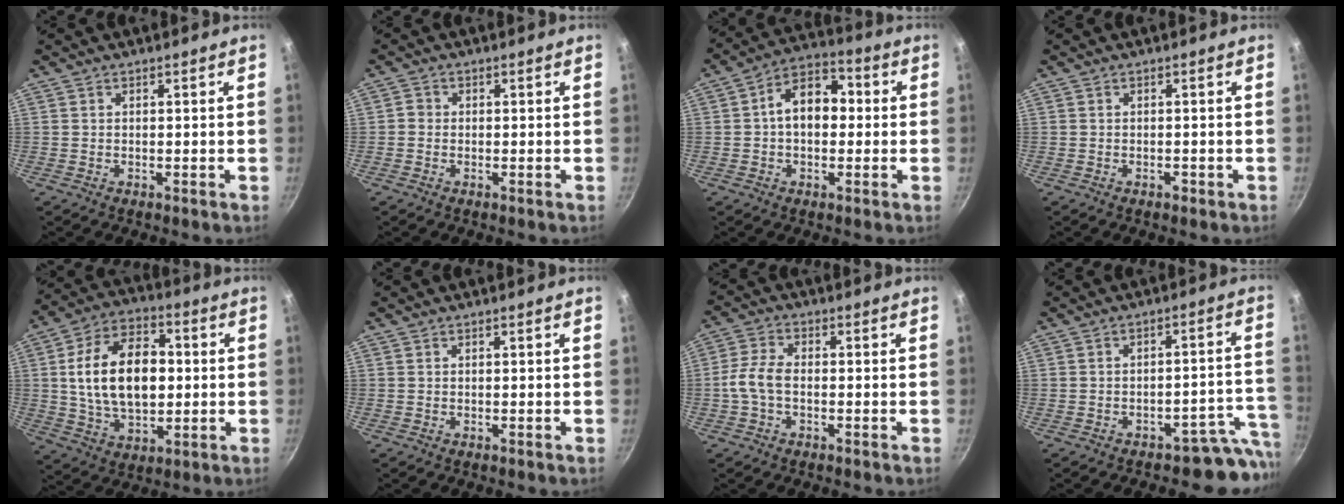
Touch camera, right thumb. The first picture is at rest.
{"total": 1.3, "force": [-0.4, 1.2, 0.4], "torque": [-0.003, 0.005, -0.012]}
{"total": 10.5, "force": [0.4, 7.3, 7.5], "torque": [-0.076, 0.035, -0.009]}
{"total": 1.0, "force": [-0.6, 0.5, 0.6], "torque": [-0.009, 0.006, -0.005]}
{"total": 18.2, "force": [1.2, 11.4, 14.2], "torque": [-0.218, 0.014, 0.019]}
{"total": 0.0}
{"total": 5.3, "force": [-1.2, 3.0, 4.2], "torque": [-0.092, 0.022, -0.033]}
{"total": 7.2, "force": [-5.5, 3.5, 2.9], "torque": [0.027, 0.064, -0.072]}